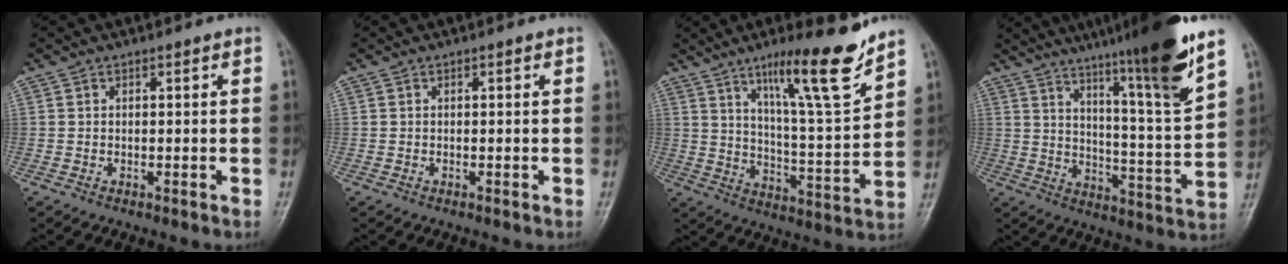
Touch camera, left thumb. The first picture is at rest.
{"total": 0.0}
{"total": 16.3, "force": [11.0, 1.8, 11.8], "torque": [-0.172, -0.070, 0.181]}
{"total": 19.6, "force": [13.6, 0.5, 14.1], "torque": [-0.195, -0.068, 0.206]}